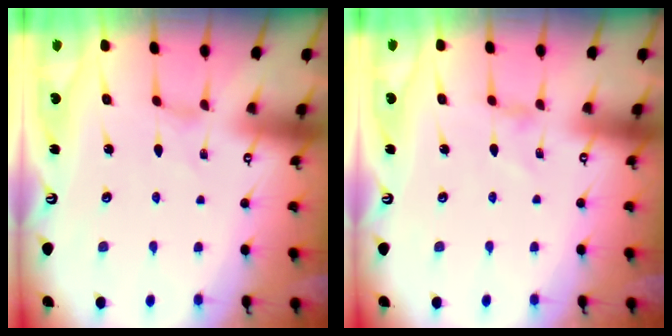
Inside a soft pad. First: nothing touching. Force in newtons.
{"total": 0.0}